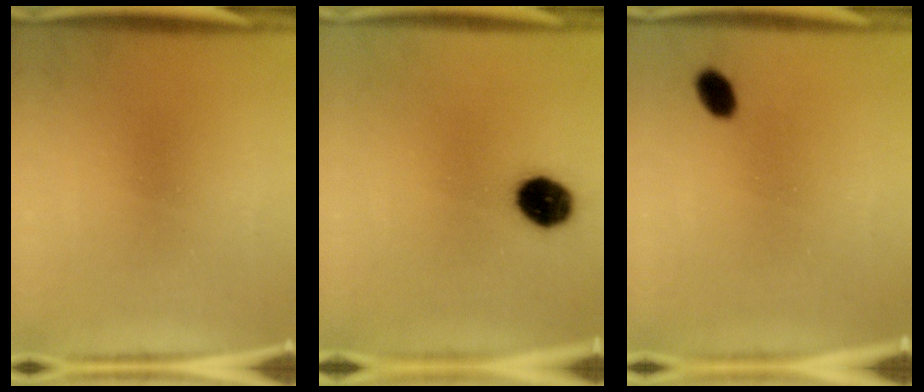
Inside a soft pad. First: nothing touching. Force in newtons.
{"total": 9.6}
{"total": 3.4}